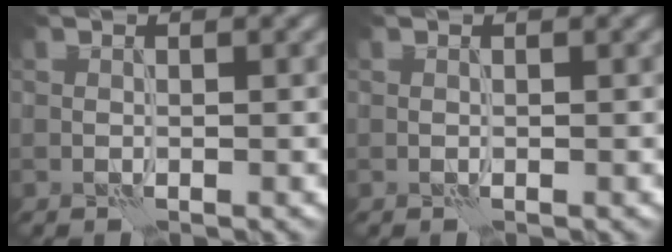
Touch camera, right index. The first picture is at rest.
{"total": 0.0}